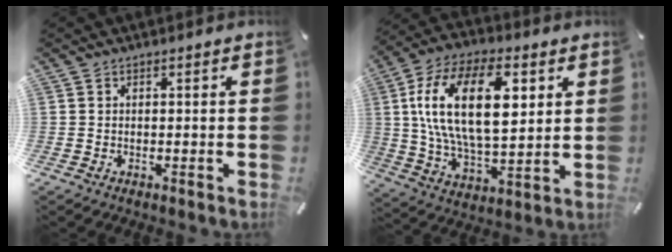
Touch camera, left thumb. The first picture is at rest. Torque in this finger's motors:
{"motor_torque": [2.54, 2.47, 1.62, -1.15, 0.91]}